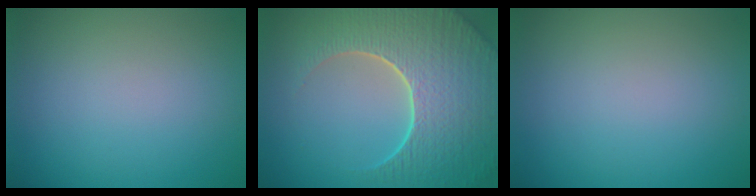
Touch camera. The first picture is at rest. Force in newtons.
{"total": 9.3, "press": 6.6, "slide": 6.5}
{"total": 0.0}